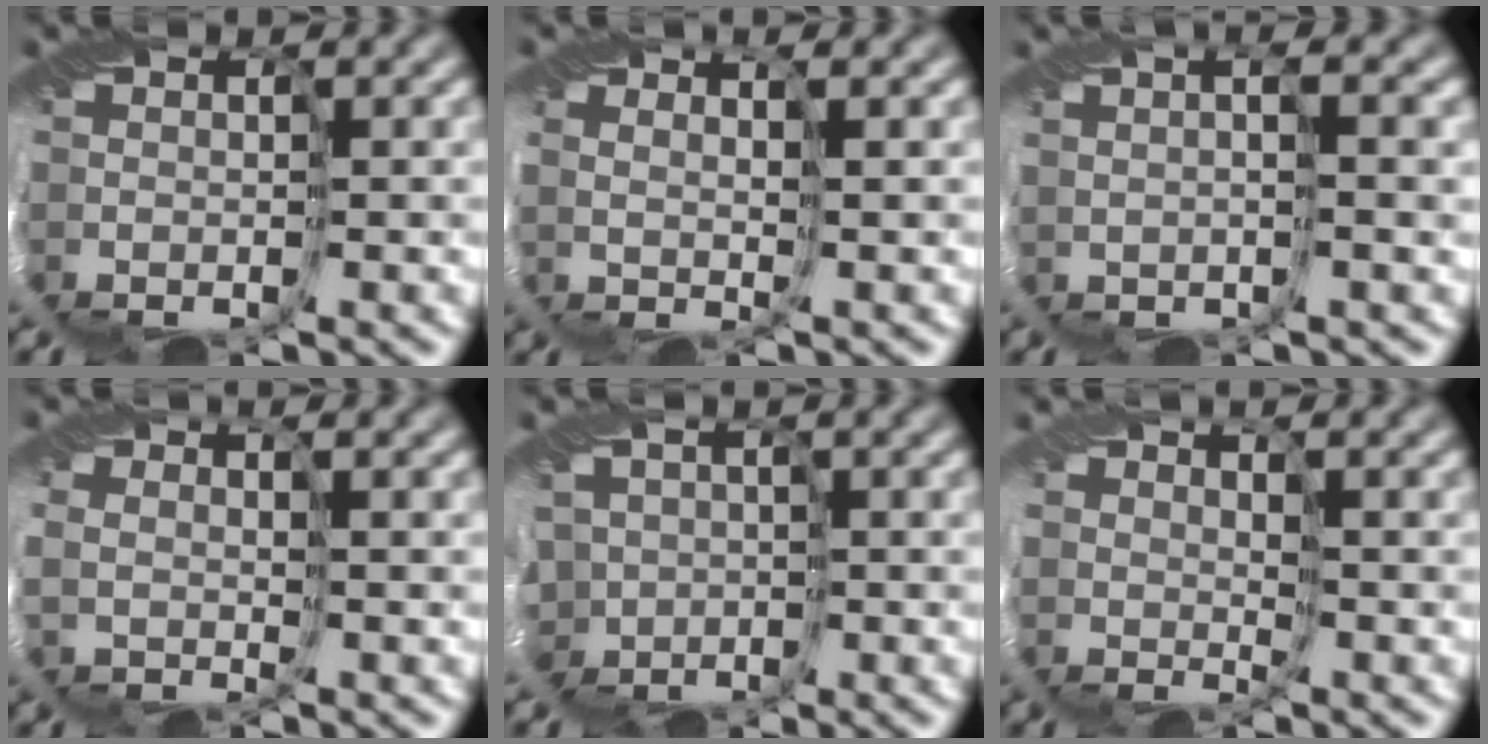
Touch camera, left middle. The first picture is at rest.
{"total": 1.9, "force": [1.9, -0.1, 0.5], "torque": [0.002, 0.018, 0.015]}
{"total": 1.7, "force": [1.1, -0.1, 1.3], "torque": [-0.011, 0.019, 0.010]}
{"total": 2.1, "force": [1.8, -0.7, -1.0], "torque": [0.009, 0.009, 0.025]}
{"total": 4.7, "force": [-0.9, 4.1, 2.1], "torque": [-0.037, -0.011, -0.014]}
{"total": 2.6, "force": [1.4, -1.4, -1.6], "torque": [0.023, 0.000, 0.027]}